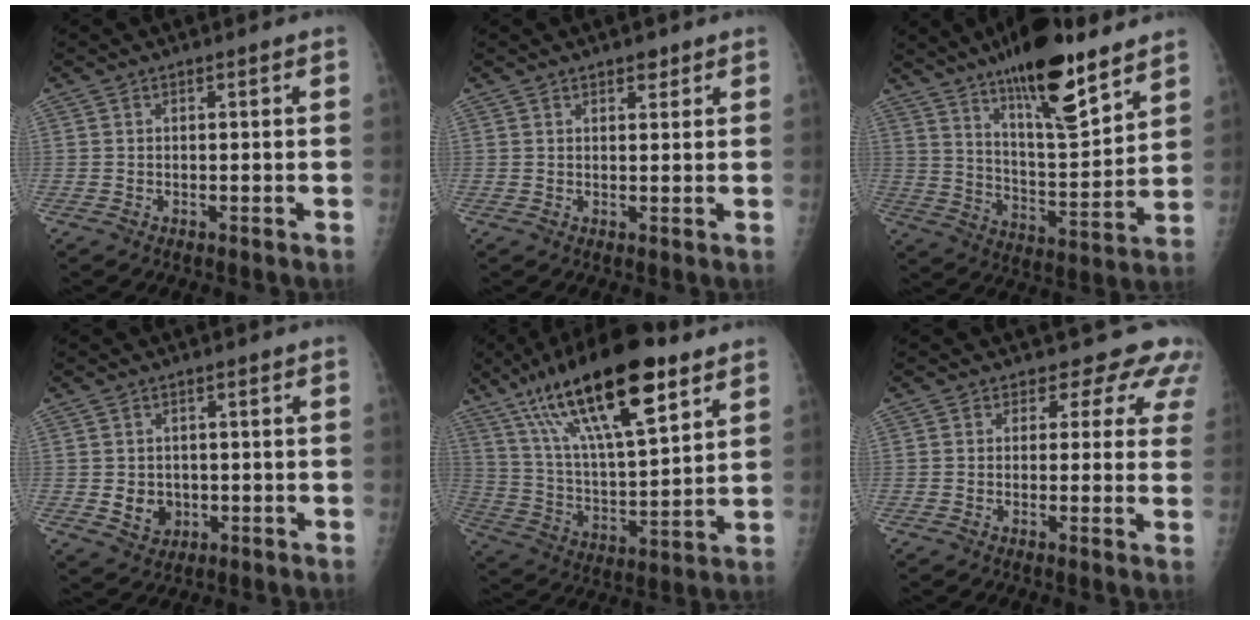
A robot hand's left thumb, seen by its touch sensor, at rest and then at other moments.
{"total": 2.0, "force": [1.5, 1.0, 1.0], "torque": [-0.003, -0.007, 0.018]}
{"total": 19.0, "force": [13.1, 5.0, 12.9], "torque": [-0.181, -0.077, 0.218]}
{"total": 4.5, "force": [-0.5, 3.9, 2.1], "torque": [-0.014, 0.001, 0.003]}
{"total": 24.3, "force": [13.8, 7.4, 18.6], "torque": [-0.309, -0.037, 0.245]}
{"total": 7.3, "force": [6.0, 4.1, 0.6], "torque": [0.042, -0.025, 0.042]}